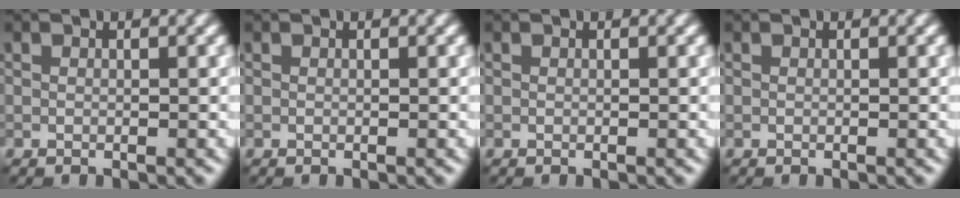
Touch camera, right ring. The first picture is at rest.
{"total": 0.0}
{"total": 0.0}
{"total": 0.0}